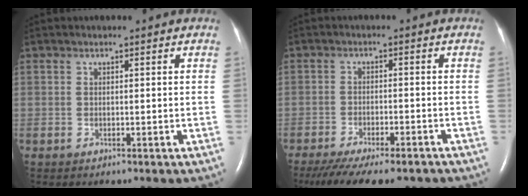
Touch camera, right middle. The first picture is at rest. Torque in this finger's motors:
{"motor_torque": [1.09, -1.05, 0.20, 0.10]}